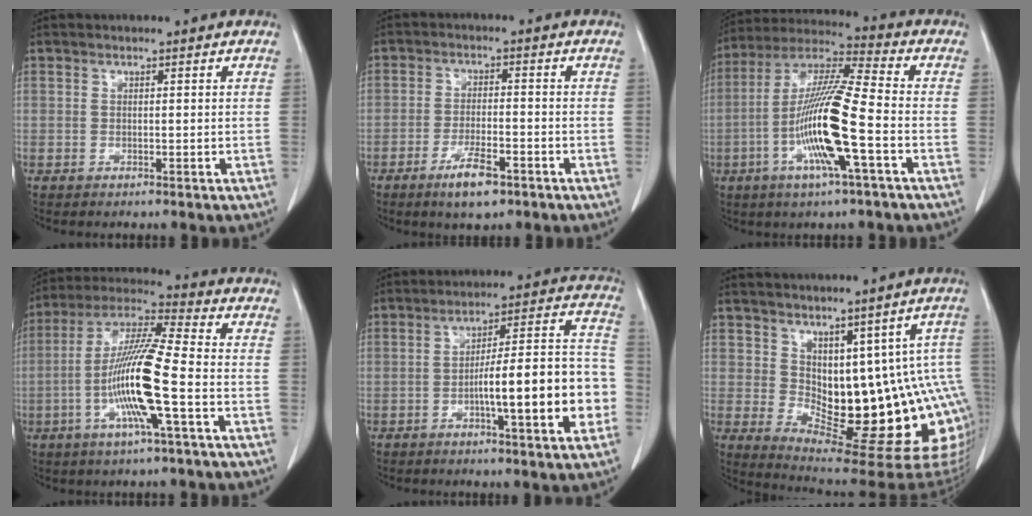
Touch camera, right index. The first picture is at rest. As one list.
[{"total": 6.2, "force": [-3.8, 1.5, 4.7], "torque": [-0.088, -0.006, -0.062]}, {"total": 15.3, "force": [-4.2, 0.4, 14.7], "torque": [-0.293, -0.005, -0.086]}, {"total": 14.1, "force": [-3.6, 0.2, 13.6], "torque": [-0.271, -0.003, -0.075]}, {"total": 15.6, "force": [-4.3, 1.7, 14.9], "torque": [-0.209, 0.022, -0.060]}, {"total": 16.5, "force": [-1.0, 7.0, 14.8], "torque": [-0.141, 0.010, 0.007]}]